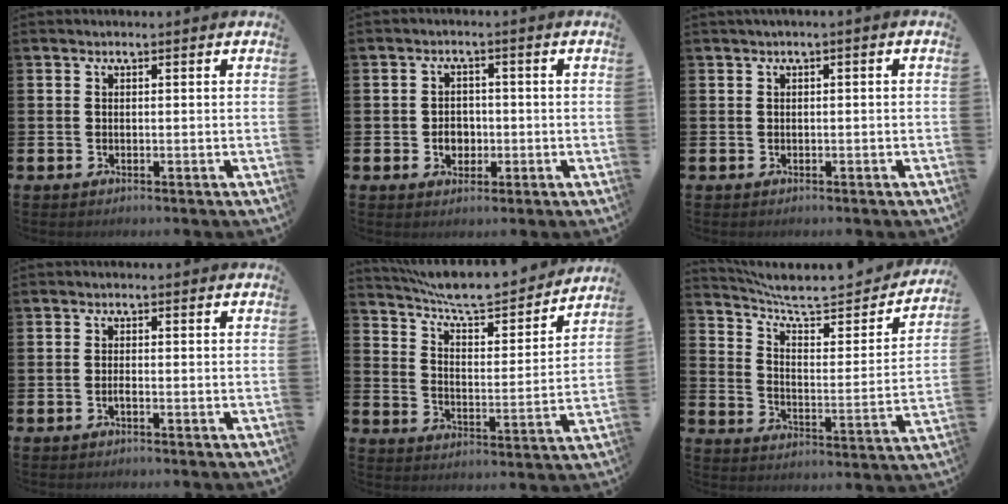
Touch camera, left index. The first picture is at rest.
{"total": 2.9, "force": [-0.7, 2.4, 1.5], "torque": [-0.018, -0.002, -0.019]}
{"total": 0.5, "force": [-0.2, 0.0, 0.5], "torque": [-0.016, 0.002, -0.001]}
{"total": 0.6, "force": [-0.4, 0.0, 0.4], "torque": [-0.015, 0.000, -0.006]}
{"total": 8.2, "force": [7.8, 1.2, 2.2], "torque": [-0.075, -0.057, 0.134]}
{"total": 6.8, "force": [5.9, 1.6, 3.0], "torque": [-0.084, -0.048, 0.093]}